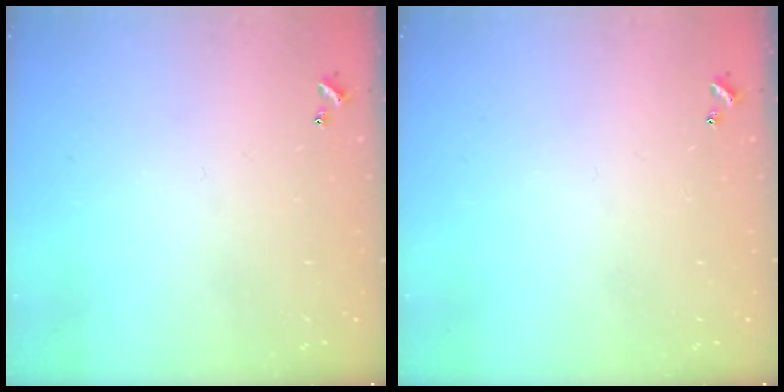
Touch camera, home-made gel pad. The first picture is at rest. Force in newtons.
{"total": 0.0}